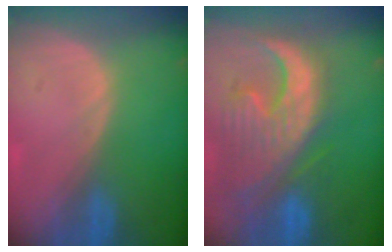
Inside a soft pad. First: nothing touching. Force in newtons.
{"total": 13.4, "press": 11.3, "slide": 7.1}